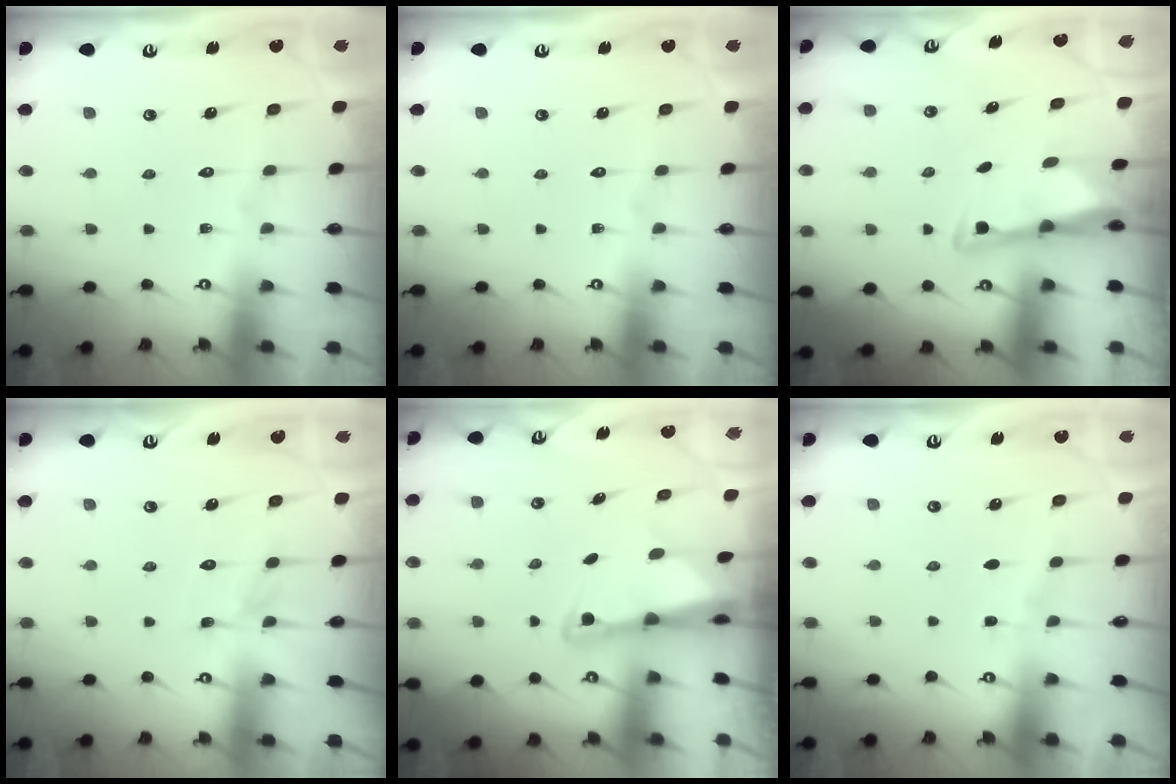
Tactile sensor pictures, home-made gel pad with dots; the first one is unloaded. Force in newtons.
{"total": 0.0}
{"total": 3.0, "press": 3.0, "slide": 0.4}
{"total": 5.4, "press": 5.4, "slide": 0.5}
{"total": 2.9, "press": 2.9, "slide": 0.4}
{"total": 2.8, "press": 2.8, "slide": 0.4}